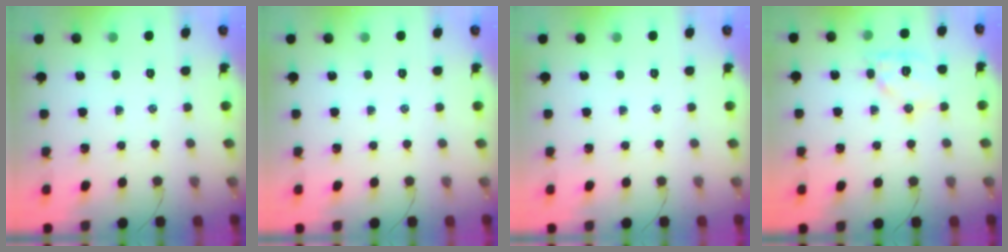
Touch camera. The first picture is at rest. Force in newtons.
{"total": 0.0}
{"total": 0.0}
{"total": 11.3, "press": 11.3, "slide": 0.5}